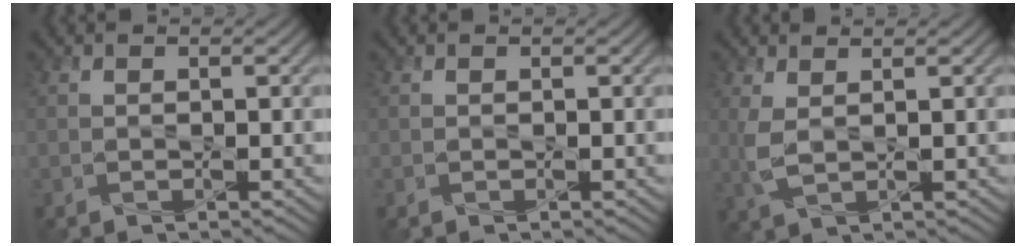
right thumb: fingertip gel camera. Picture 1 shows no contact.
{"total": 0.0}
{"total": 3.1, "force": [1.1, 1.3, 2.7], "torque": [-0.079, -0.001, 0.020]}